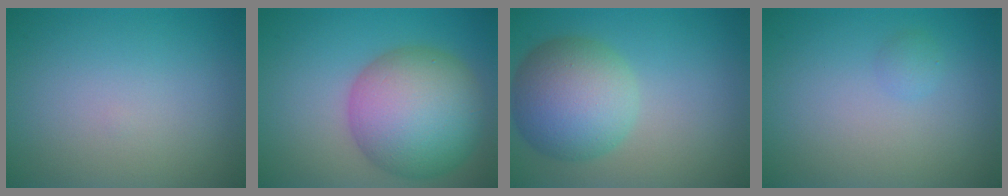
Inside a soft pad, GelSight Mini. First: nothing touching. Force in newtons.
{"total": 10.5, "press": 10.5, "slide": 0.3}
{"total": 7.6, "press": 7.6, "slide": 0.3}
{"total": 0.8, "press": 0.8, "slide": 0.1}